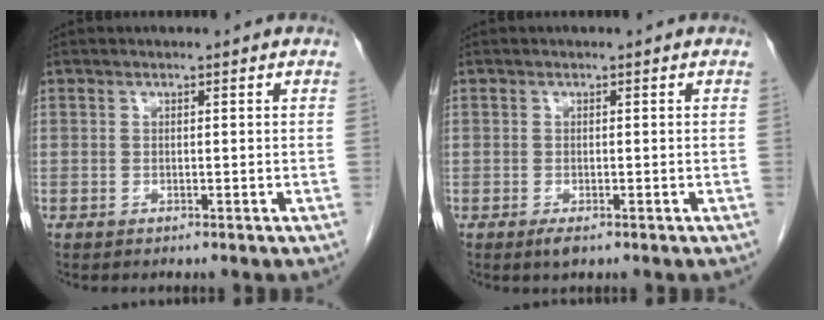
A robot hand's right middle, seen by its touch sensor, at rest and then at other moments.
{"total": 1.4, "force": [-0.8, 0.4, 1.1], "torque": [-0.020, -0.003, -0.010]}